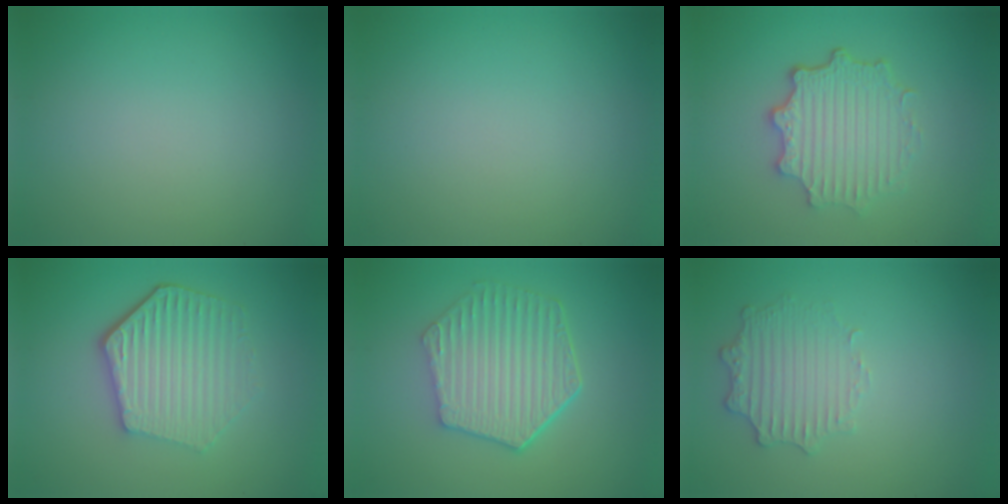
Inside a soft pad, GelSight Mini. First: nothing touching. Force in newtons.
{"total": 0.0}
{"total": 5.0, "press": 3.8, "slide": 3.2}
{"total": 5.7, "press": 4.4, "slide": 3.6}
{"total": 6.1, "press": 4.8, "slide": 3.8}
{"total": 2.5, "press": 2.3, "slide": 1.0}